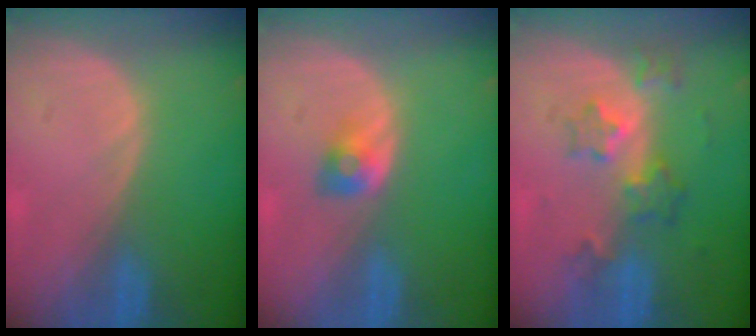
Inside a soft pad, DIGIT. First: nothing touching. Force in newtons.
{"total": 2.6, "press": 2.4, "slide": 1.0}
{"total": 6.1, "press": 5.4, "slide": 2.8}